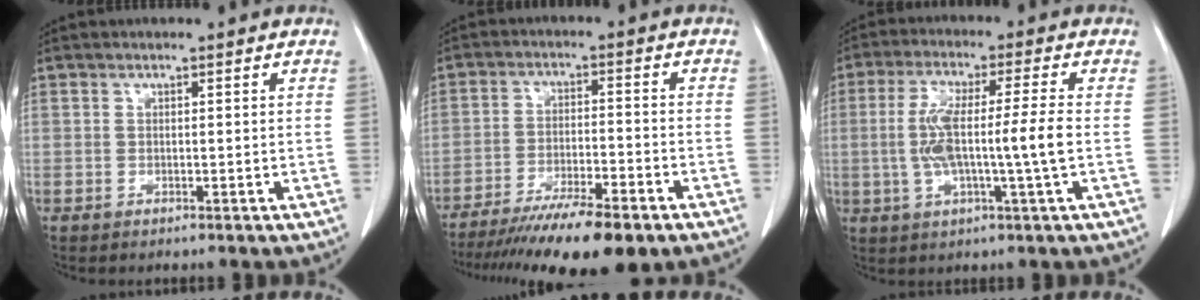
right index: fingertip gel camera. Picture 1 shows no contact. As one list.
[{"total": 15.3, "force": [-11.7, 1.6, 9.7], "torque": [-0.149, -0.032, -0.186]}, {"total": 10.0, "force": [-0.9, 0.0, 10.0], "torque": [-0.196, 0.006, -0.018]}]